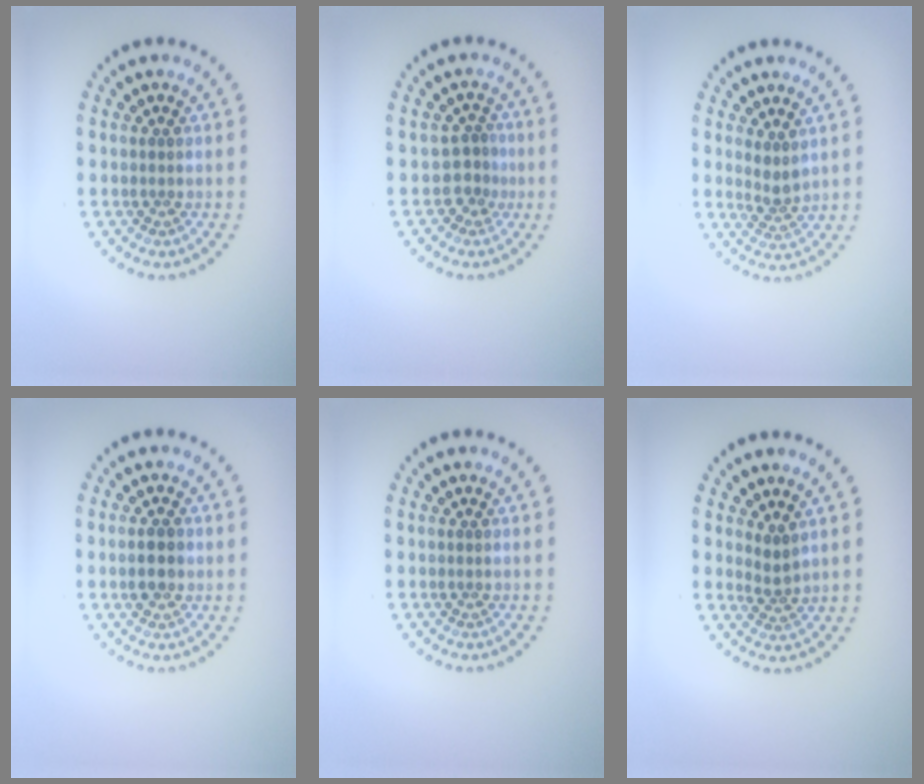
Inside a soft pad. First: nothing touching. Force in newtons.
{"total": 1.9, "press": 1.4, "slide": 1.4}
{"total": 1.9, "press": 1.5, "slide": 1.2}
{"total": 2.2, "press": 2.2, "slide": 0.1}
{"total": 0.0}
{"total": 1.7, "press": 1.1, "slide": 1.3}